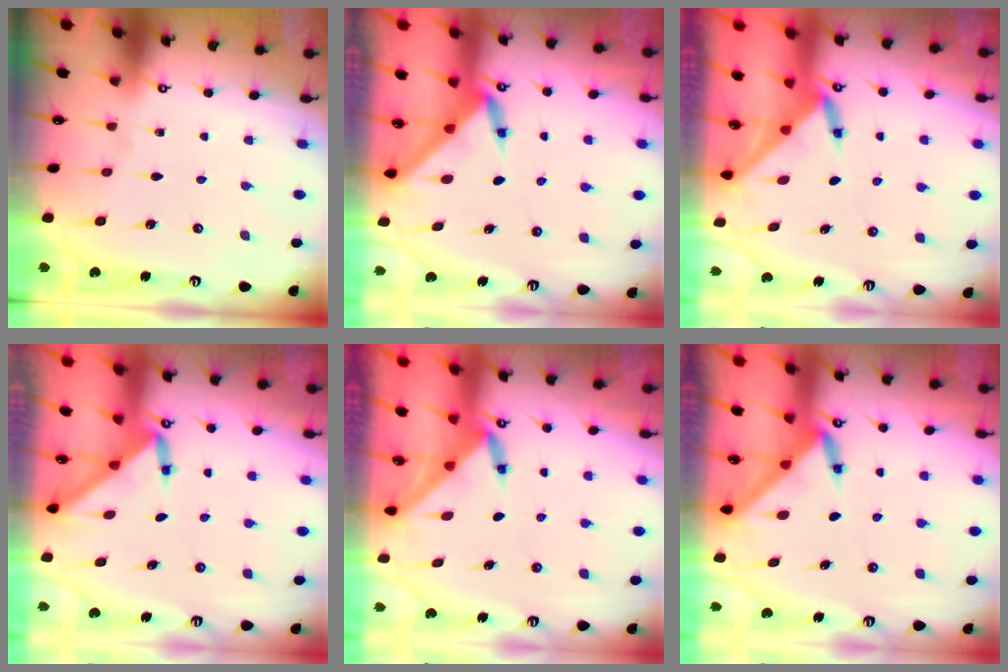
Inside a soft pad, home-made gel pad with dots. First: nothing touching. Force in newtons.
{"total": 3.4, "press": 3.4, "slide": 0.2}
{"total": 3.4, "press": 3.4, "slide": 0.3}
{"total": 3.1, "press": 3.1, "slide": 0.2}
{"total": 3.6, "press": 3.6, "slide": 0.3}
{"total": 3.4, "press": 3.4, "slide": 0.1}